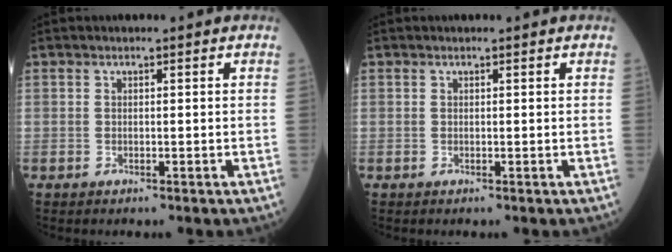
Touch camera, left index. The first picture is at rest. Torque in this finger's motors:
{"motor_torque": [-0.15, 0.16, 0.01, 0.00]}